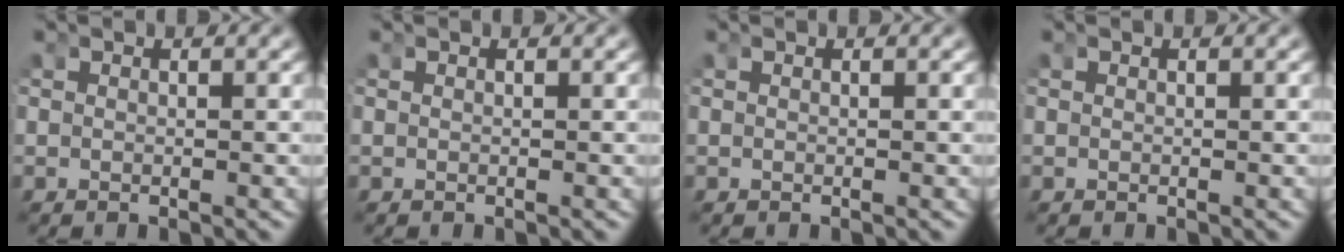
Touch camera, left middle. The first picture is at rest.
{"total": 0.0}
{"total": 0.0}
{"total": 0.0}